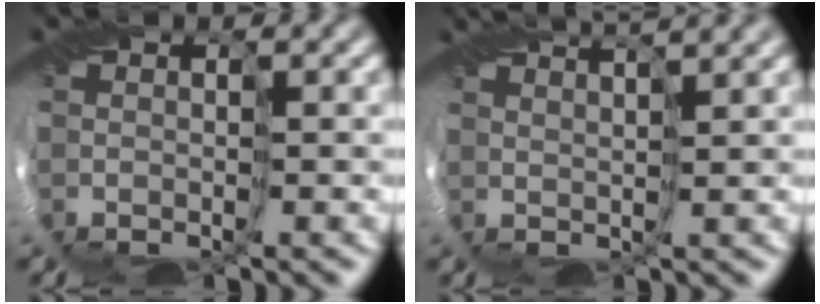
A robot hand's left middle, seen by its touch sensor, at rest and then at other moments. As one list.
[{"total": 4.7, "force": [3.9, 0.7, 2.6], "torque": [-0.037, 0.023, 0.037]}]